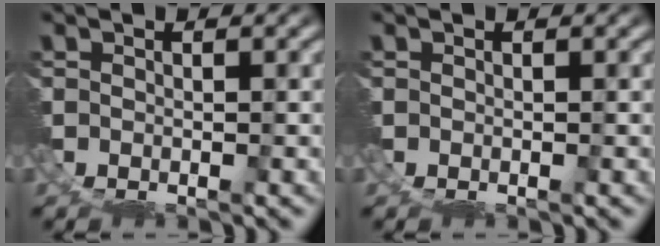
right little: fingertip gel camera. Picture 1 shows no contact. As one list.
[{"total": 0.0}]